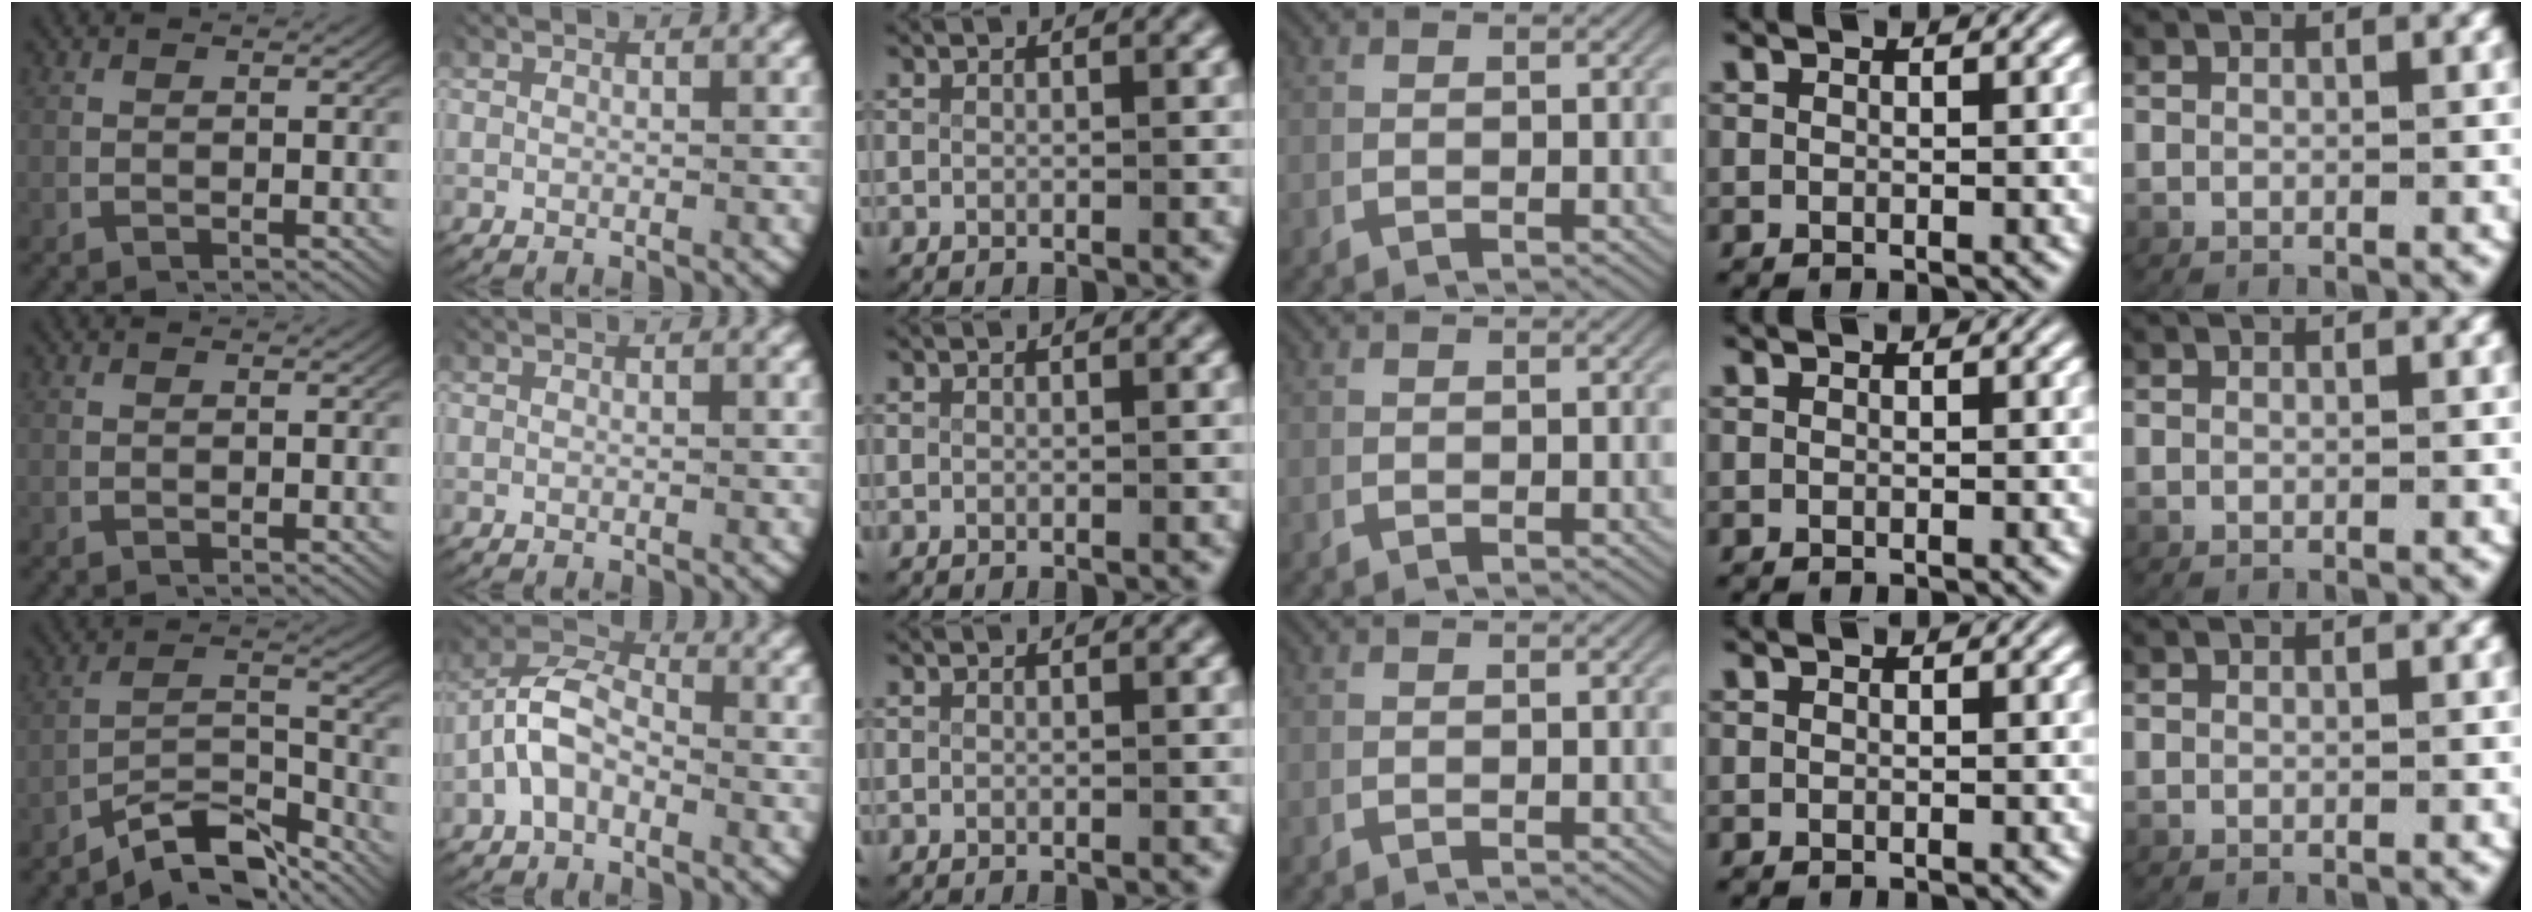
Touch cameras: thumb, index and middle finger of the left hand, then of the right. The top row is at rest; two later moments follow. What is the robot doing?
{"motion": "lift_and_place", "object": "key"}